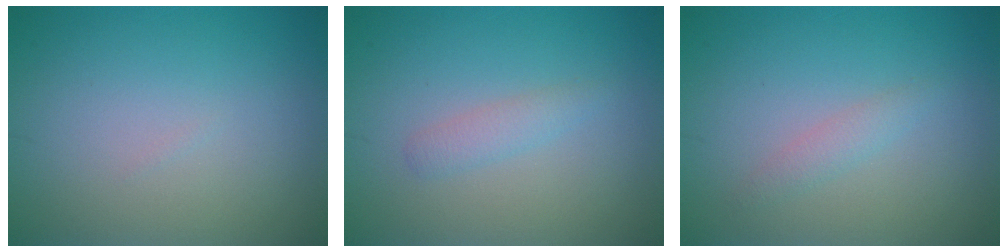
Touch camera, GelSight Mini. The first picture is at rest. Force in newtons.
{"total": 1.4, "press": 1.4, "slide": 0.1}
{"total": 1.2, "press": 1.2, "slide": 0.0}